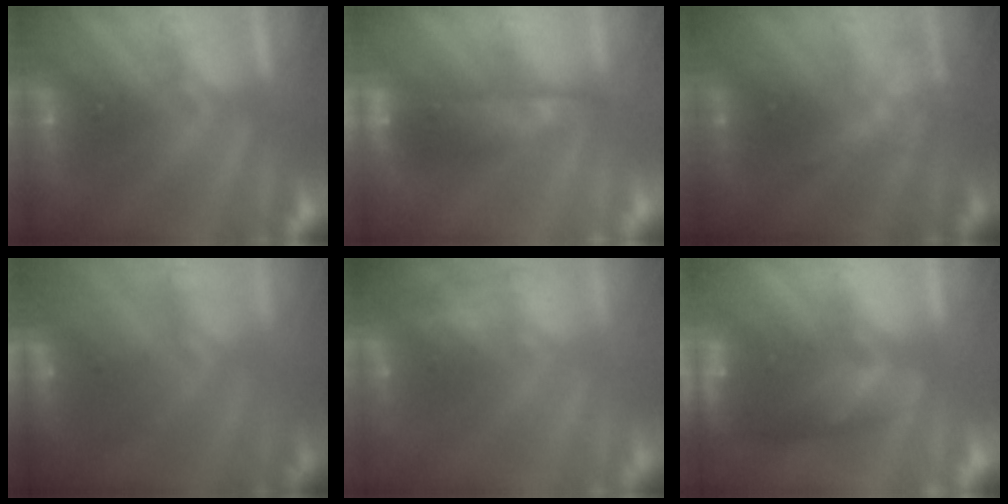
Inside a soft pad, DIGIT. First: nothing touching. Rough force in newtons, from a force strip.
{"total": 9.3}
{"total": 2.2}
{"total": 10.0}
{"total": 5.5}
{"total": 10.8}